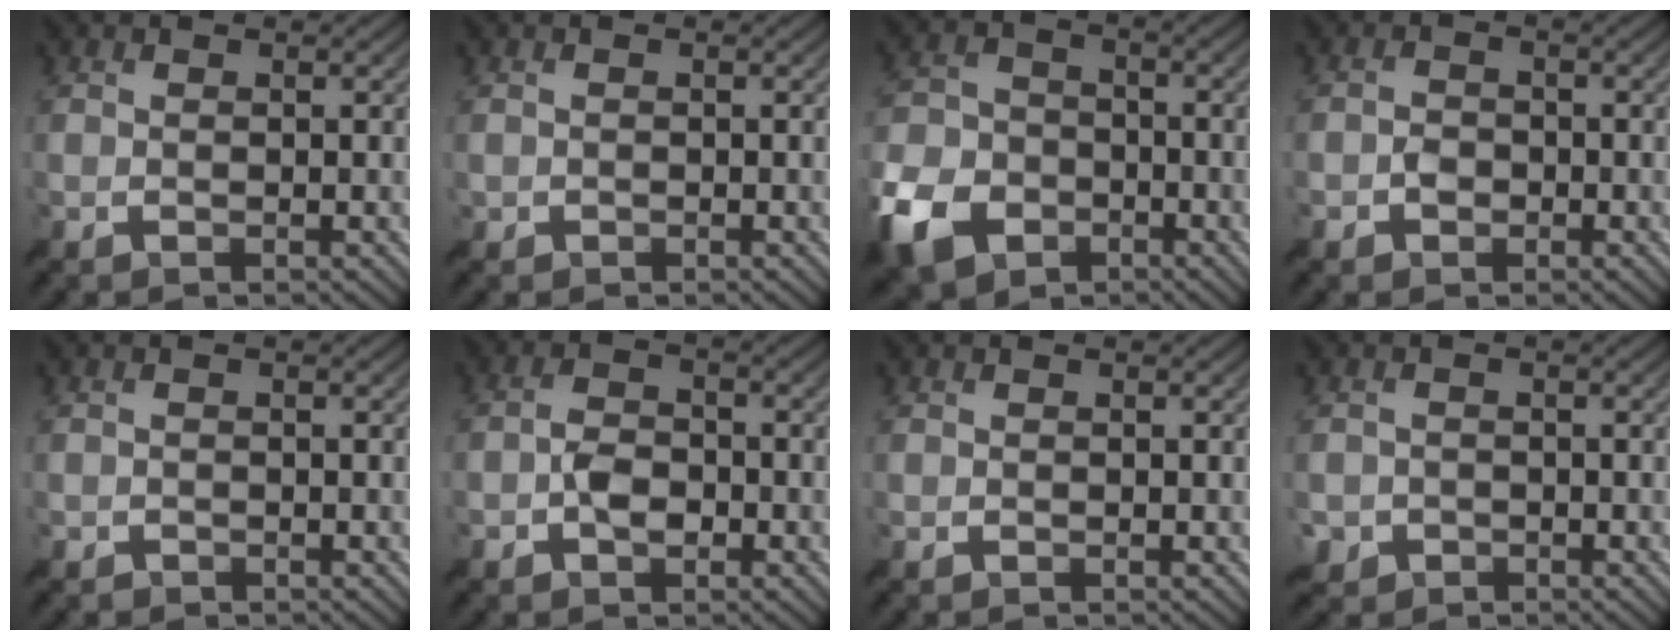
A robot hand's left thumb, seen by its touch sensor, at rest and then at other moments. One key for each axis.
{"total": 0.8, "fx": -0.3, "fy": 0.7, "fz": -0.2, "tx": 0.009, "ty": -0.005, "tz": -0.006}
{"total": 10.1, "fx": -5.5, "fy": 6.8, "fz": 4.9, "tx": -0.135, "ty": -0.020, "tz": -0.122}
{"total": 1.7, "fx": -0.8, "fy": 1.3, "fz": 0.8, "tx": -0.014, "ty": 0.004, "tz": -0.020}
{"total": 0.7, "fx": -0.5, "fy": 0.4, "fz": -0.2, "tx": 0.008, "ty": -0.001, "tz": -0.010}
{"total": 3.3, "fx": -1.3, "fy": 1.8, "fz": 2.5, "tx": -0.051, "ty": 0.007, "tz": -0.031}
{"total": 0.0}
{"total": 2.1, "fx": -1.1, "fy": 1.8, "fz": 0.1, "tx": 0.004, "ty": -0.006, "tz": -0.026}